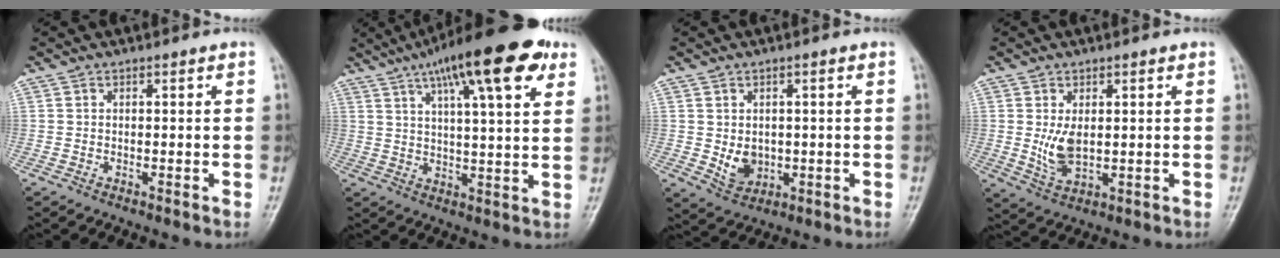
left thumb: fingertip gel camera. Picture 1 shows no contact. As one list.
[{"total": 18.7, "force": [10.1, 4.9, 15.0], "torque": [-0.215, -0.009, 0.151]}, {"total": 4.9, "force": [-0.1, 3.9, 3.0], "torque": [-0.033, -0.007, 0.011]}, {"total": 5.3, "force": [0.7, 3.0, 4.3], "torque": [-0.075, -0.016, 0.020]}]